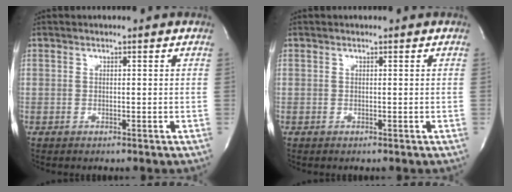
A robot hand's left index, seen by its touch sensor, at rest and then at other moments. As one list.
[{"total": 0.0}]